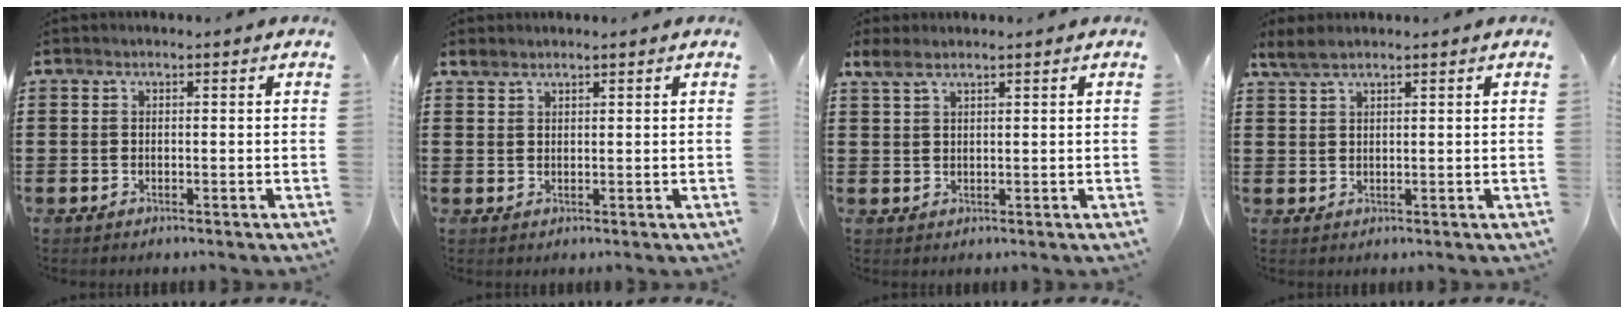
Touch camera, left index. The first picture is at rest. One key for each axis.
{"total": 1.3, "fx": 1.3, "fy": 0.3, "fz": 0.3, "tx": -0.008, "ty": -0.001, "tz": 0.025}
{"total": 2.3, "fx": 1.6, "fy": 0.4, "fz": 1.6, "tx": -0.034, "ty": 0.002, "tz": 0.029}
{"total": 2.2, "fx": 1.7, "fy": 0.3, "fz": 1.4, "tx": -0.031, "ty": 0.001, "tz": 0.032}